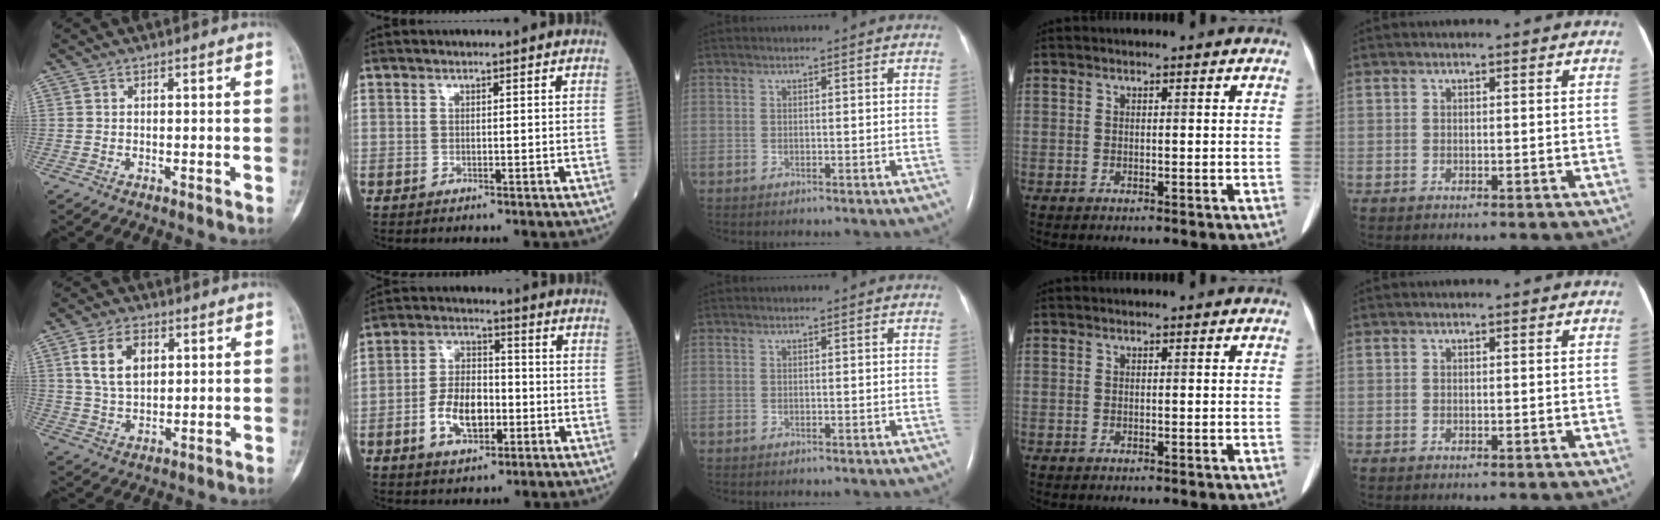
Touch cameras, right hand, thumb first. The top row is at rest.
{"thumb": {"total": 9.1, "force": [3.0, 5.7, 6.5], "torque": [-0.112, -0.005, 0.060]}, "index": {"total": 8.6, "force": [-2.5, 4.6, 6.8], "torque": [-0.136, 0.011, -0.044]}}